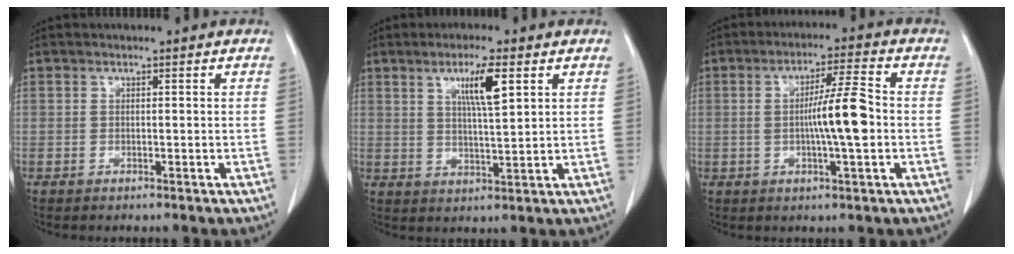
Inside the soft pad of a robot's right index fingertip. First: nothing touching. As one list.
[{"total": 6.4, "force": [2.9, 0.4, 5.7], "torque": [-0.102, -0.003, 0.050]}, {"total": 8.4, "force": [-0.6, 0.3, 8.3], "torque": [-0.139, 0.004, -0.014]}]